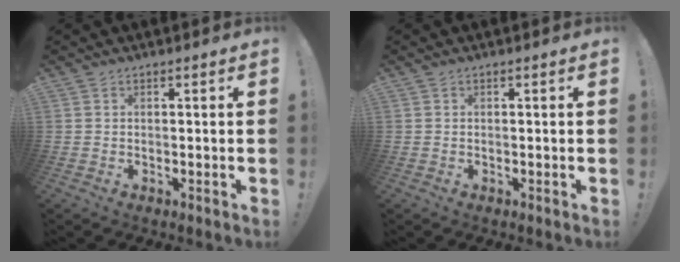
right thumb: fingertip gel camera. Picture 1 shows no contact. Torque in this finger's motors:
{"motor_torque": [0.43, -0.28, 0.10, -0.15, -0.01]}